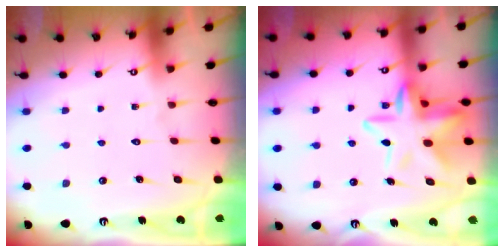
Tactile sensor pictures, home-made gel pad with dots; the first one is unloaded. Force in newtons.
{"total": 14.3, "press": 14.2, "slide": 1.6}